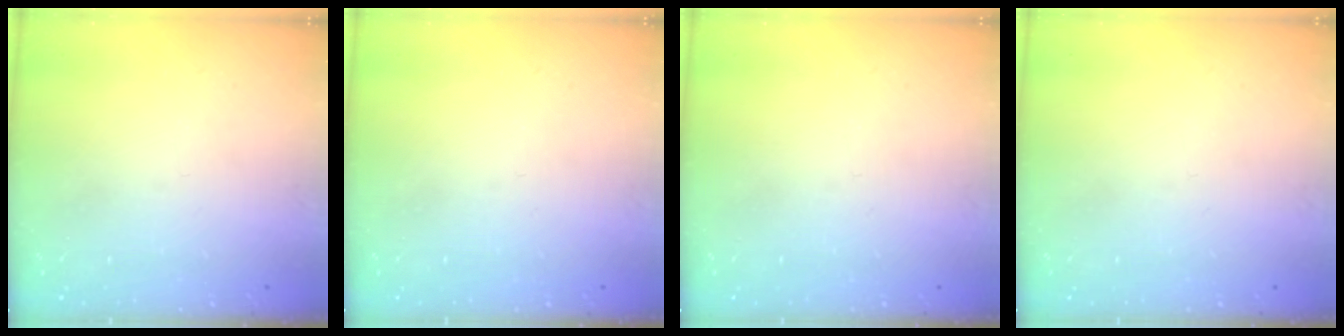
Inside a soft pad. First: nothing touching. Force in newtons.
{"total": 0.0}
{"total": 0.0}
{"total": 0.0}